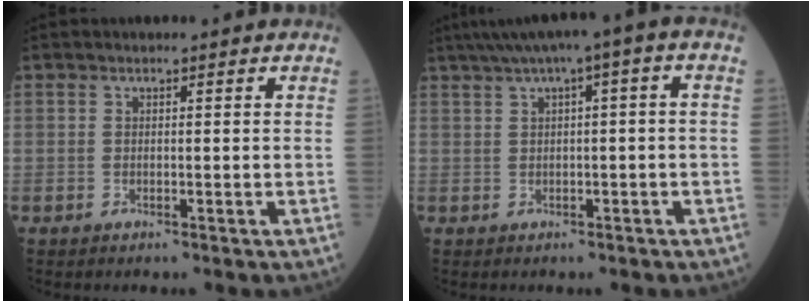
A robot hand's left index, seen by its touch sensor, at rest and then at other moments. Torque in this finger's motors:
{"motor_torque": [0.46, -0.46, 0.20, 0.07]}